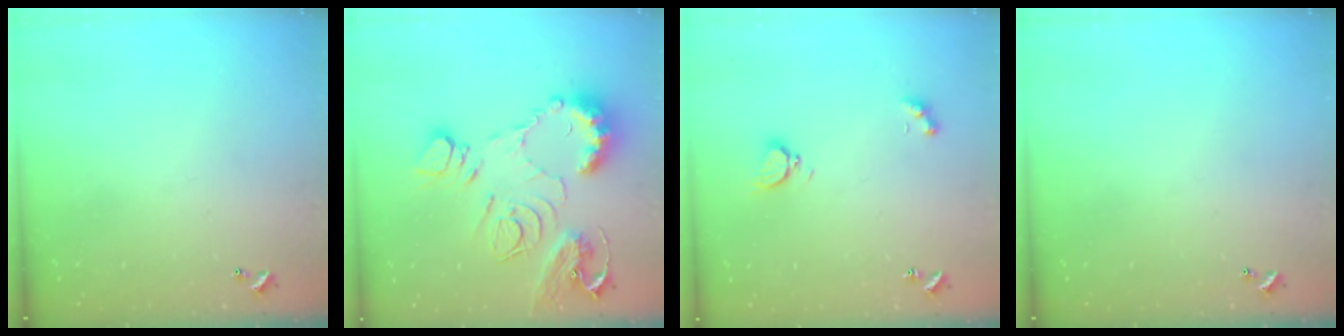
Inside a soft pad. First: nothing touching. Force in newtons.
{"total": 16.1, "press": 16.0, "slide": 1.5}
{"total": 2.9, "press": 2.8, "slide": 0.7}
{"total": 0.0}